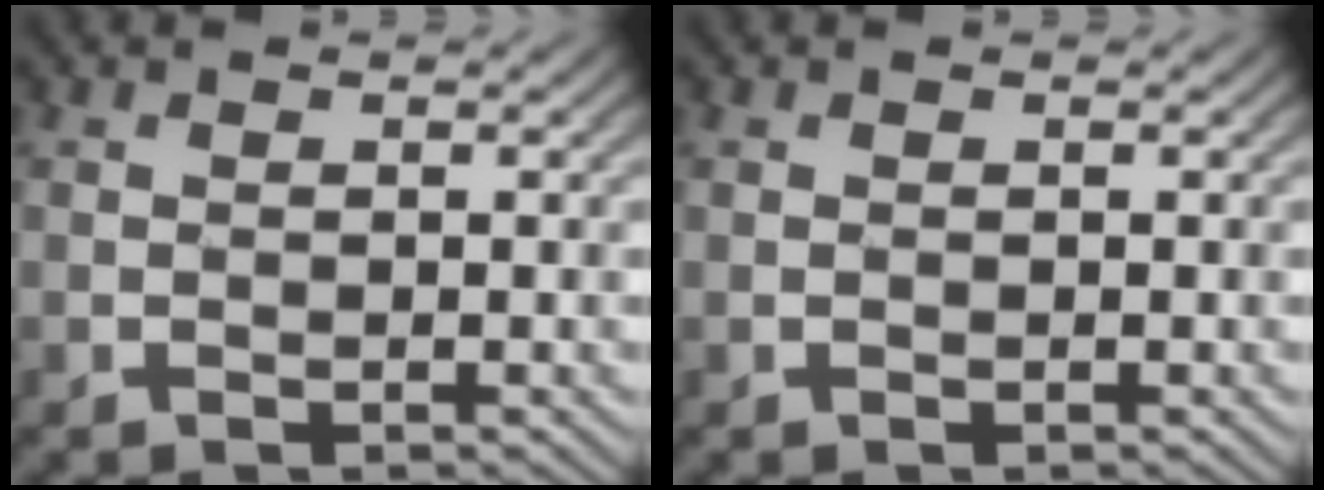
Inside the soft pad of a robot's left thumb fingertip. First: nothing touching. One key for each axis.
{"total": 0.0}